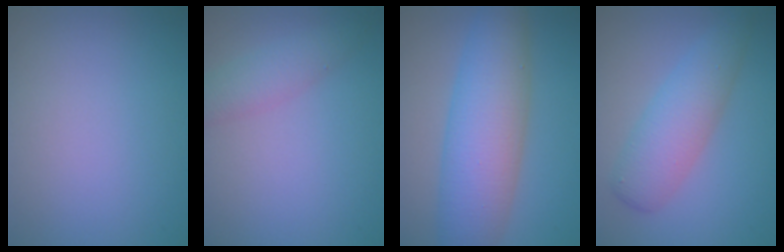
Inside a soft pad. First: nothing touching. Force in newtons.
{"total": 2.5, "press": 2.5, "slide": 0.1}
{"total": 8.1, "press": 8.1, "slide": 0.0}
{"total": 4.5, "press": 4.5, "slide": 0.1}